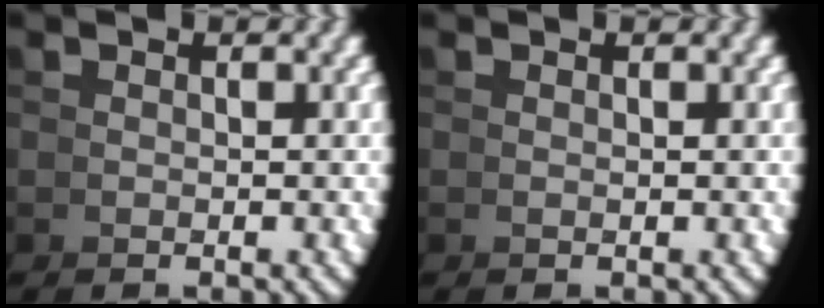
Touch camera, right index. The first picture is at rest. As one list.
[{"total": 0.0}]